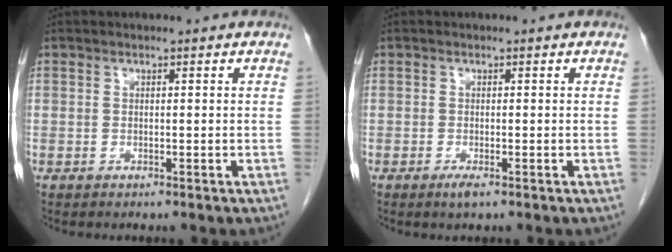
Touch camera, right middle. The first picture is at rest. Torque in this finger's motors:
{"motor_torque": [0.26, -0.27, 0.14, 0.03]}